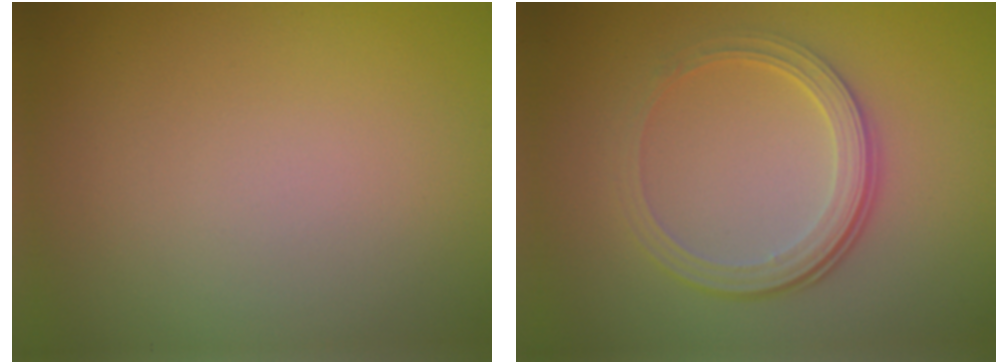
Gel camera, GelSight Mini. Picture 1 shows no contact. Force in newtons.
{"total": 4.2, "press": 2.9, "slide": 3.0}